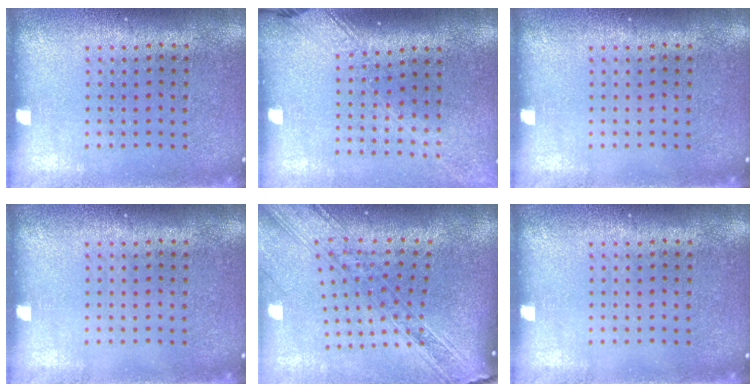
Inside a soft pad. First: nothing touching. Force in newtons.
{"total": 1.8, "press": 1.4, "slide": 1.0}
{"total": 0.0}
{"total": 0.0}
{"total": 2.5, "press": 2.1, "slide": 1.3}
{"total": 0.0}